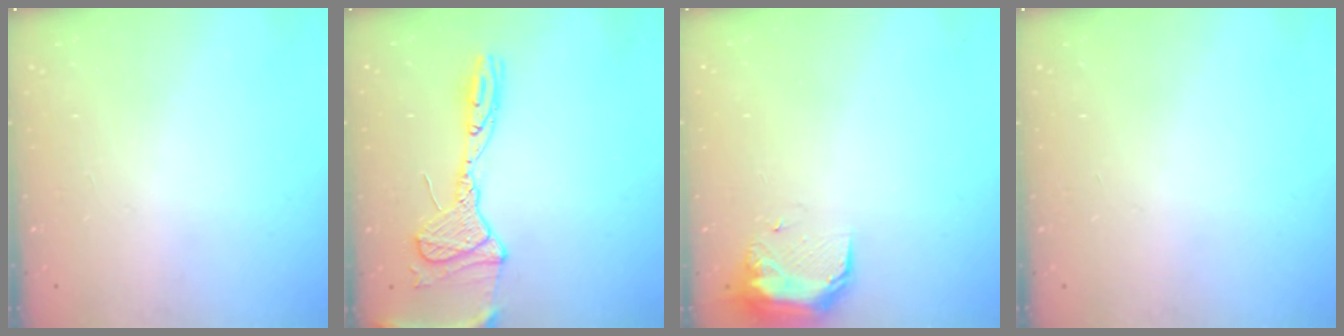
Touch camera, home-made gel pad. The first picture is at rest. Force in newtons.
{"total": 15.9, "press": 15.8, "slide": 1.6}
{"total": 9.3, "press": 9.3, "slide": 0.7}
{"total": 0.0}